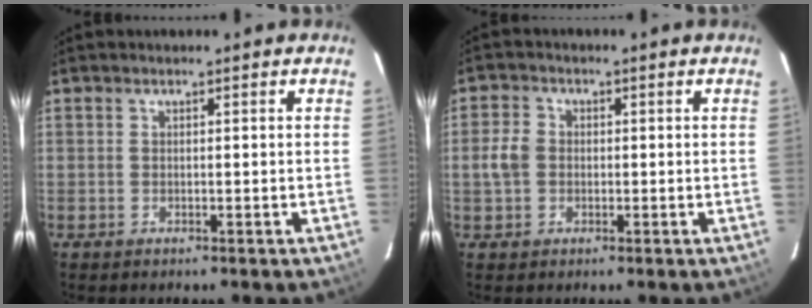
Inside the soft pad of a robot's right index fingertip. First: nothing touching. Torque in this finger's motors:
{"motor_torque": [0.75, -0.05, 0.33, 0.07]}